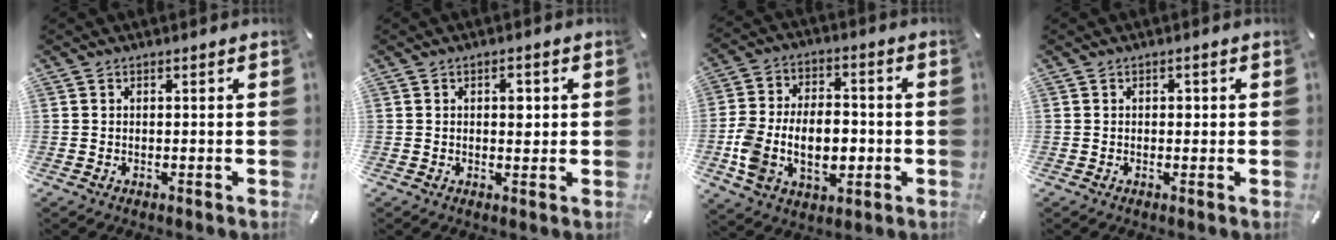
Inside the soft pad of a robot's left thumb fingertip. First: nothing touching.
{"total": 3.3, "force": [0.5, 2.0, 2.6], "torque": [-0.021, -0.006, 0.001]}
{"total": 15.1, "force": [-2.9, 10.5, 10.5], "torque": [-0.222, 0.014, -0.050]}
{"total": 1.3, "force": [0.1, 1.1, 0.8], "torque": [-0.008, 0.003, -0.002]}